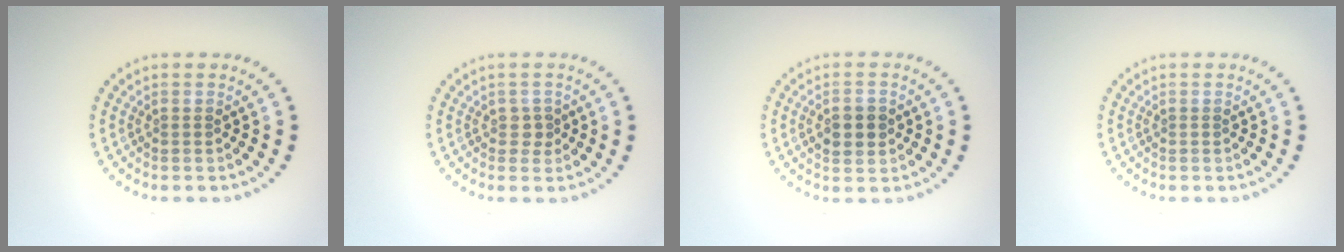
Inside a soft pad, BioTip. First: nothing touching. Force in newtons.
{"total": 1.0, "press": 0.9, "slide": 0.4}
{"total": 2.6, "press": 2.6, "slide": 0.1}
{"total": 0.0}